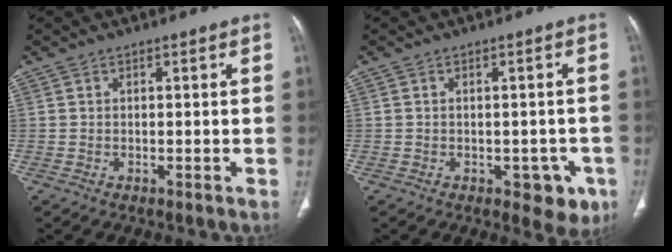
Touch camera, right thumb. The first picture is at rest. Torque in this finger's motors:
{"motor_torque": [-0.03, 0.11, -0.19, 0.04, 0.03]}